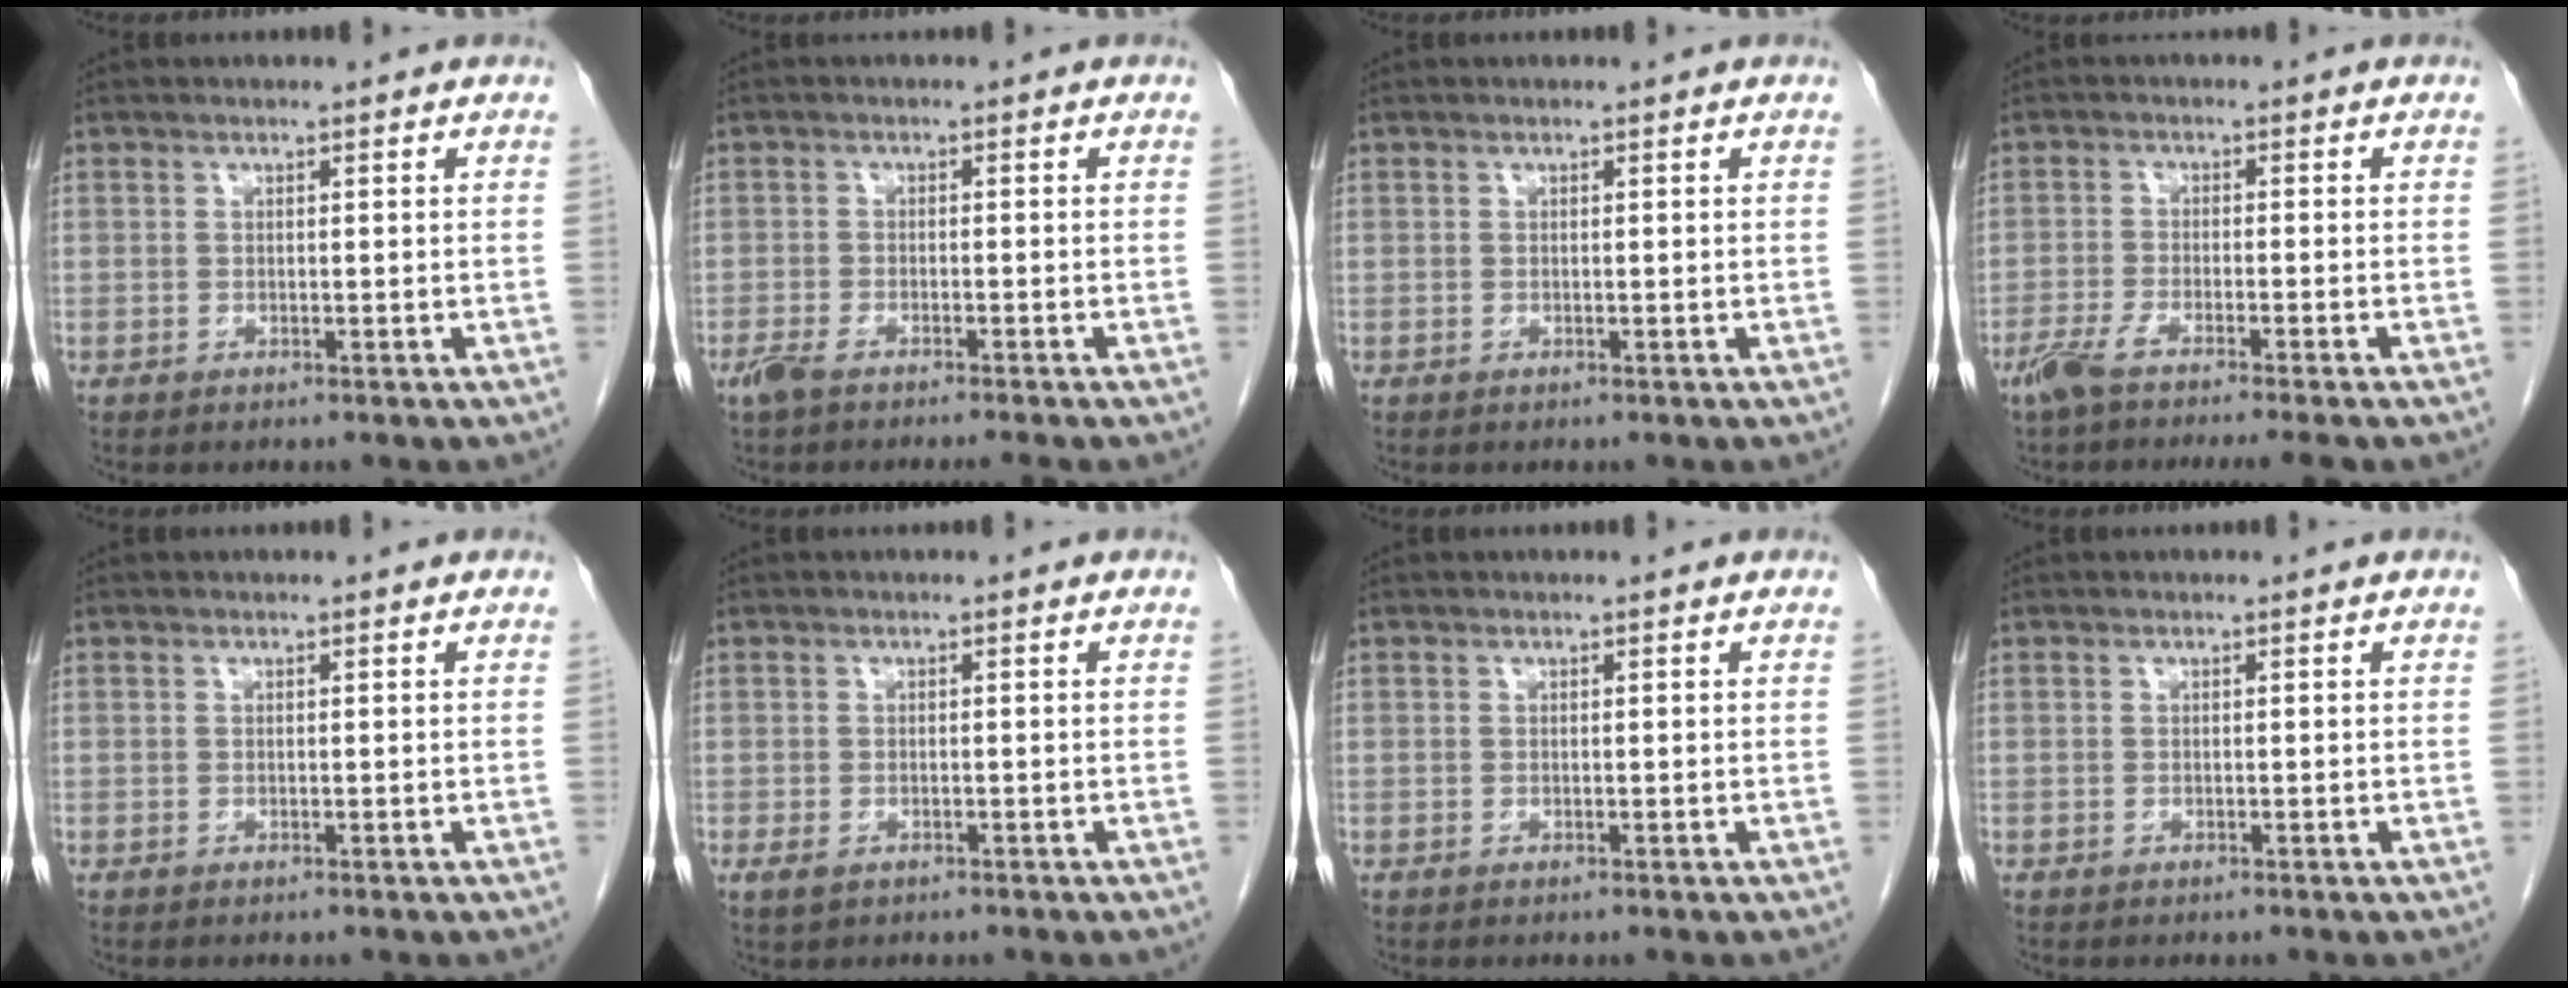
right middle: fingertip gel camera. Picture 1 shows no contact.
{"total": 4.9, "force": [-4.1, 0.4, 2.8], "torque": [-0.041, -0.009, -0.066]}
{"total": 0.0}
{"total": 7.4, "force": [-5.9, -0.2, 4.4], "torque": [-0.065, -0.014, -0.096]}
{"total": 0.0}
{"total": 1.7, "force": [-0.9, 1.1, 1.0], "torque": [-0.023, -0.001, -0.006]}
{"total": 0.0}
{"total": 0.0}